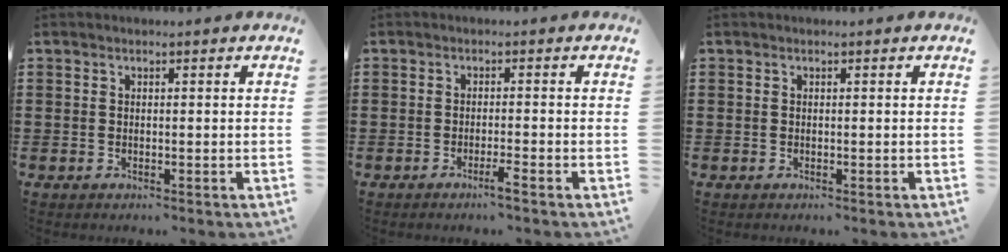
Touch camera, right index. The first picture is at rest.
{"total": 2.1, "force": [-1.5, -0.1, 1.5], "torque": [-0.025, -0.002, -0.026]}
{"total": 0.0}